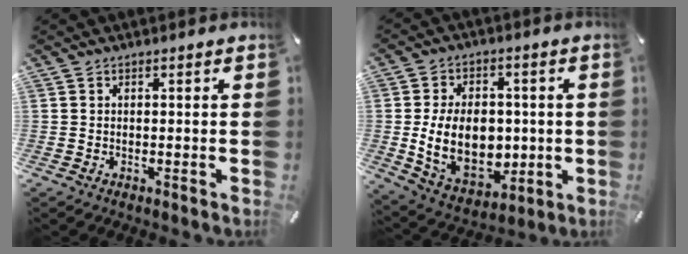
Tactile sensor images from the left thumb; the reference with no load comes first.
{"total": 16.1, "force": [-0.9, 11.5, 11.2], "torque": [-0.208, 0.000, -0.009]}